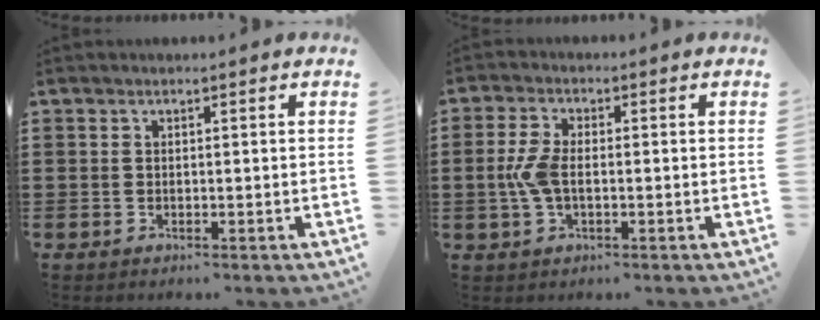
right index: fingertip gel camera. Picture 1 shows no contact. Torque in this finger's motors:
{"motor_torque": [1.21, 0.93, 0.25, 0.12]}